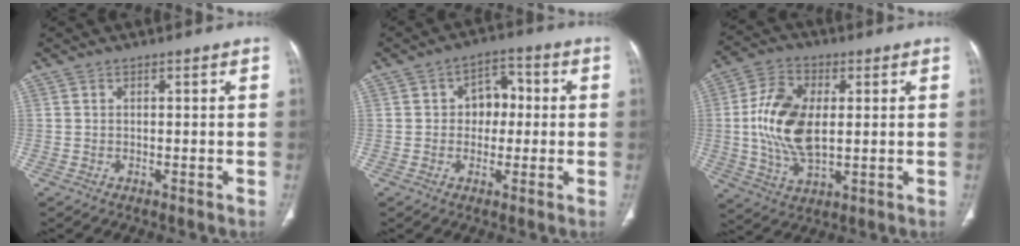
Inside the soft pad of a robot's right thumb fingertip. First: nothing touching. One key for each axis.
{"total": 6.8, "fx": 0.4, "fy": 5.2, "fz": 4.4, "tx": -0.030, "ty": 0.018, "tz": 0.000}
{"total": 13.8, "fx": 0.9, "fy": 7.6, "fz": 11.4, "tx": -0.224, "ty": -0.001, "tz": 0.020}